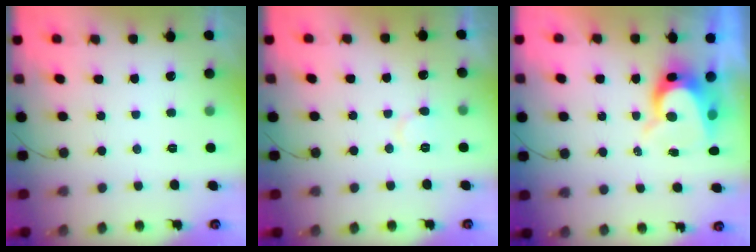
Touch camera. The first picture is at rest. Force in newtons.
{"total": 5.7, "press": 5.7, "slide": 0.4}
{"total": 8.5, "press": 8.5, "slide": 0.7}